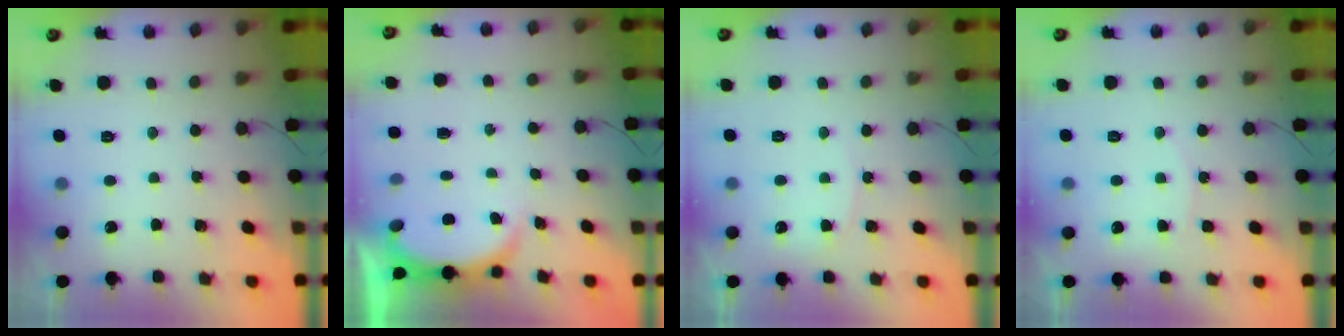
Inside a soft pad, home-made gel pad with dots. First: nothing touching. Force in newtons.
{"total": 2.8, "press": 2.7, "slide": 0.6}
{"total": 2.8, "press": 2.8, "slide": 0.4}
{"total": 3.9, "press": 3.9, "slide": 0.5}